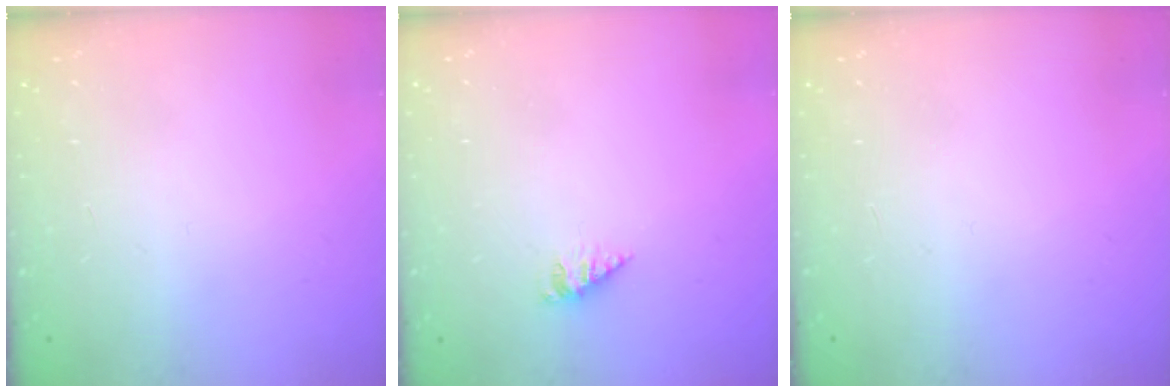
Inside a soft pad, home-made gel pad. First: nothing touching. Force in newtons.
{"total": 1.5, "press": 1.5, "slide": 0.3}
{"total": 0.0}